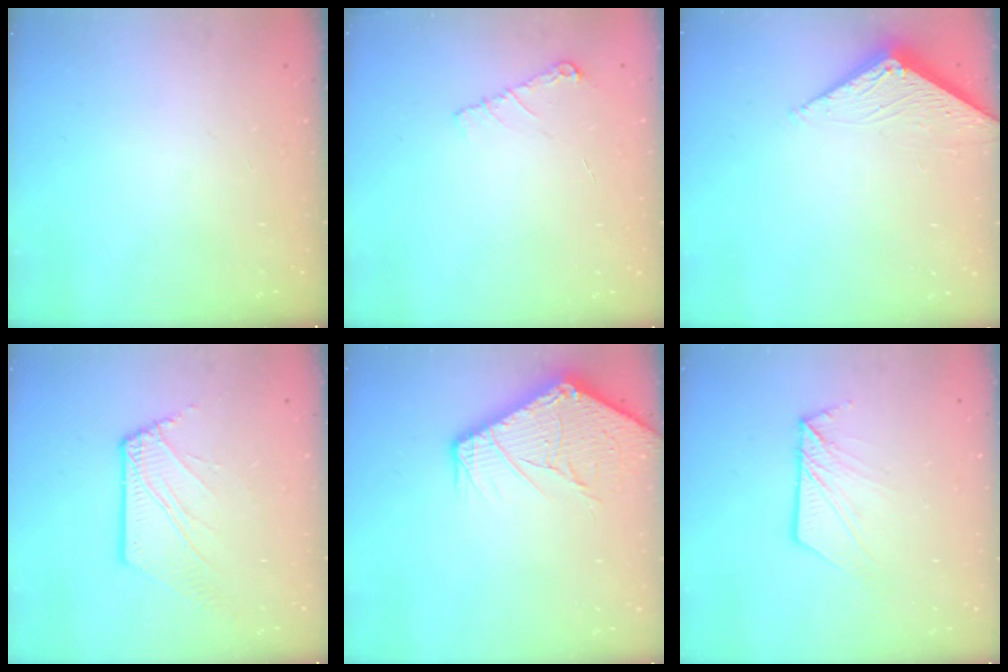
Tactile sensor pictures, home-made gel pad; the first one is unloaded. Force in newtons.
{"total": 6.0, "press": 6.0, "slide": 0.8}
{"total": 2.6, "press": 2.6, "slide": 0.3}
{"total": 6.2, "press": 6.2, "slide": 0.8}
{"total": 12.3, "press": 12.2, "slide": 1.6}
{"total": 7.7, "press": 7.7, "slide": 0.2}